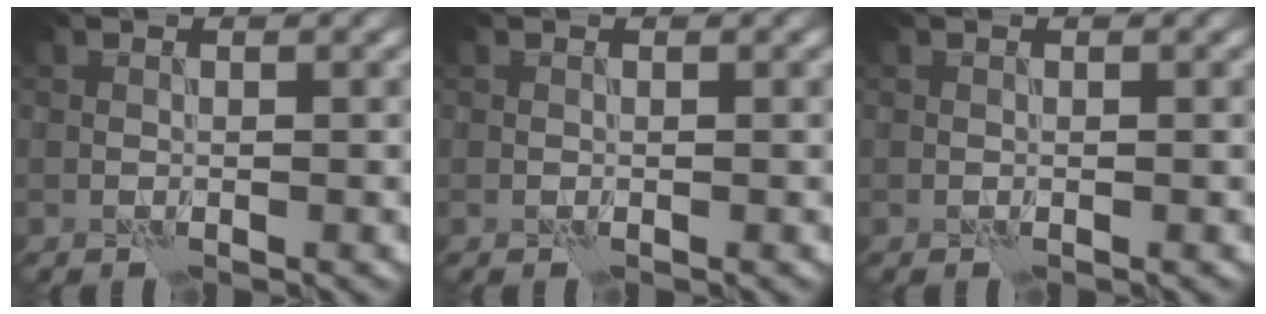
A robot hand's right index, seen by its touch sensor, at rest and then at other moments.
{"total": 0.0}
{"total": 0.0}